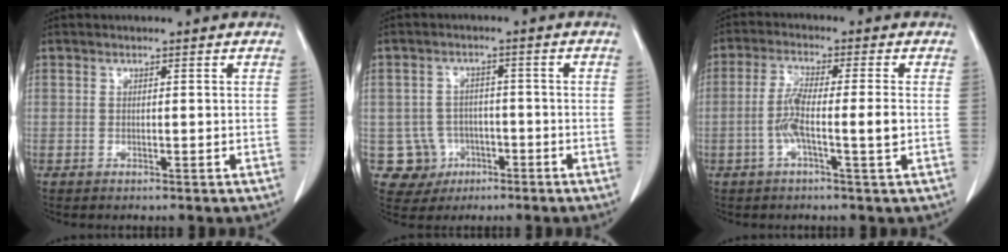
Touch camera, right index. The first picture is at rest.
{"total": 6.0, "force": [-1.9, 5.6, 0.4], "torque": [-0.005, 0.010, -0.024]}
{"total": 6.2, "force": [-1.3, 0.1, 6.0], "torque": [-0.121, 0.004, -0.025]}